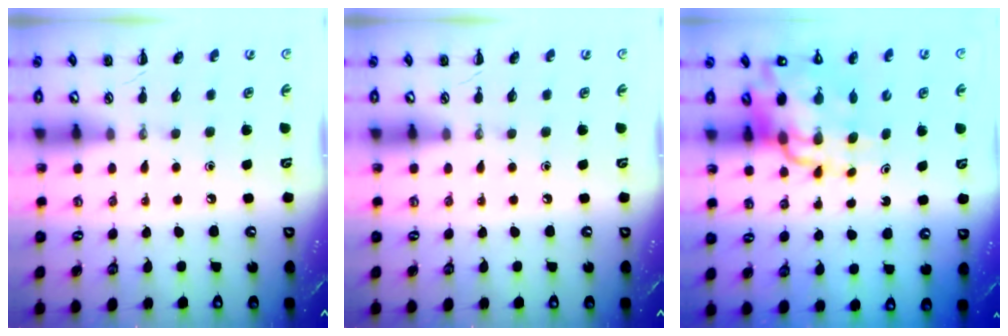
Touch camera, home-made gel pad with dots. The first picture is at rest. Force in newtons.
{"total": 0.0}
{"total": 16.1, "press": 15.4, "slide": 4.6}